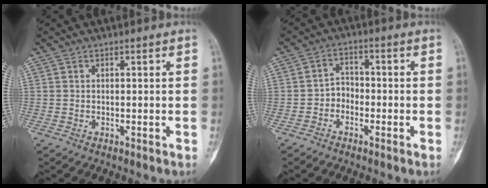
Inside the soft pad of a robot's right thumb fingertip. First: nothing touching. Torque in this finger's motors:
{"motor_torque": [0.03, 0.03, 0.20, -0.46, 0.07]}